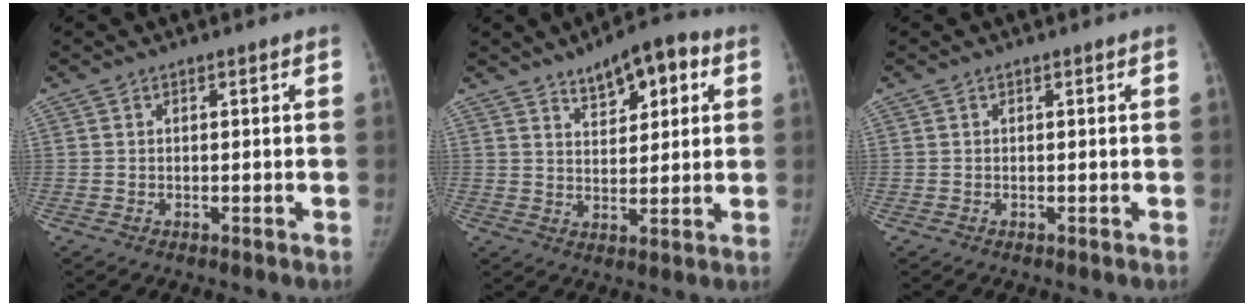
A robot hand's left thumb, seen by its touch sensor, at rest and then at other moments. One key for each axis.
{"total": 9.1, "fx": 4.9, "fy": 4.1, "fz": 6.5, "tx": -0.065, "ty": -0.014, "tz": 0.072}
{"total": 0.0}